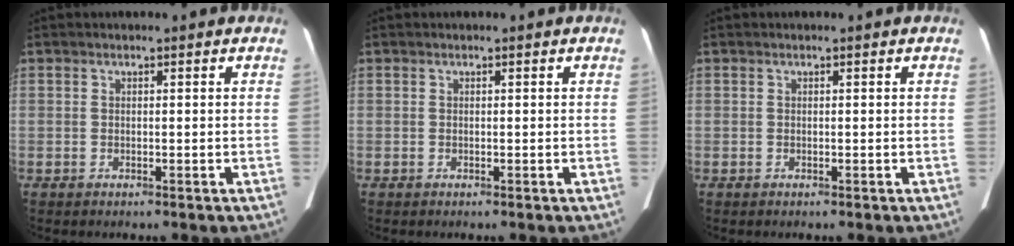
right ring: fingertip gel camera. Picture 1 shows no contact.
{"total": 0.0}
{"total": 0.0}